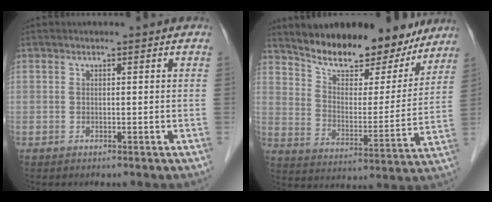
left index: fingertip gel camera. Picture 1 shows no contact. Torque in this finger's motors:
{"motor_torque": [0.27, -0.46, 0.80, 0.15]}